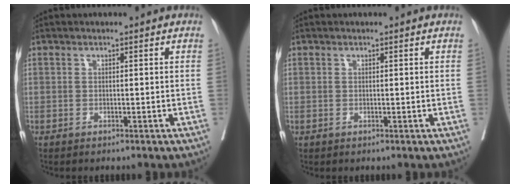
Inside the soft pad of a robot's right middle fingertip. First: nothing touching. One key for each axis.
{"total": 0.0}